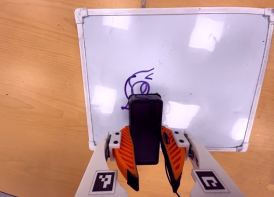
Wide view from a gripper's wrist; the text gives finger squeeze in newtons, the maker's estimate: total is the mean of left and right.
{"total": 8.1, "left": 6.7, "right": 9.4}